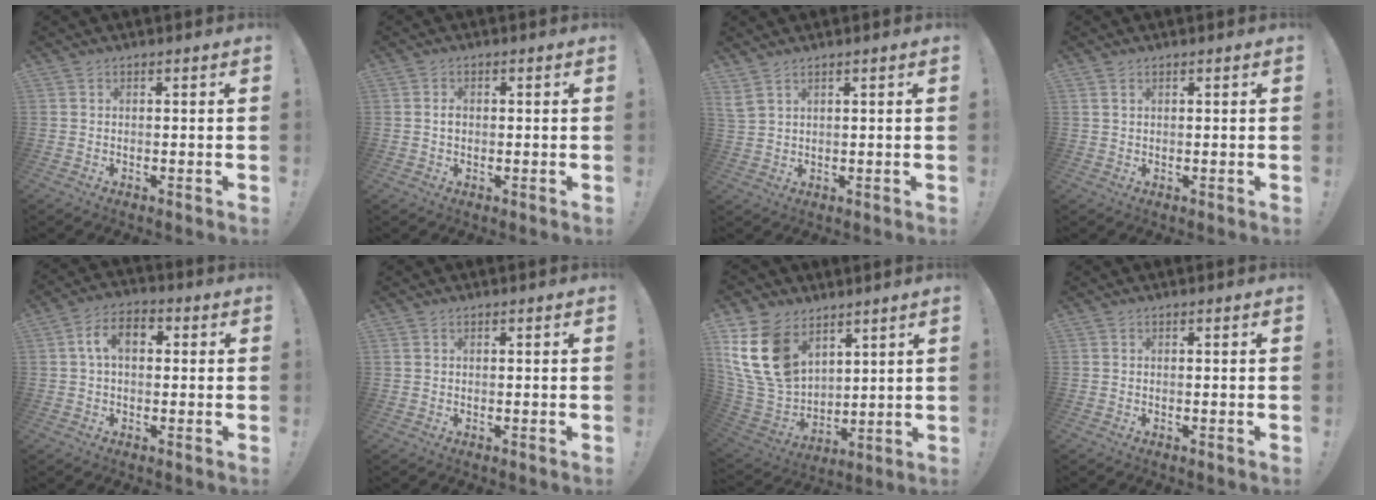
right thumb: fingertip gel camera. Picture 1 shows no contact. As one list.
[{"total": 1.4, "force": [-0.1, 1.3, 0.6], "torque": [-0.012, 0.006, -0.003]}, {"total": 3.4, "force": [2.4, 1.1, 2.1], "torque": [-0.051, -0.007, 0.050]}, {"total": 1.3, "force": [0.7, 0.9, 0.6], "torque": [-0.008, -0.002, 0.013]}, {"total": 8.3, "force": [1.3, 5.3, 6.3], "torque": [-0.109, 0.015, 0.024]}, {"total": 0.5, "force": [0.3, 0.4, 0.2], "torque": [-0.009, 0.004, 0.007]}, {"total": 19.7, "force": [9.4, 13.7, 10.6], "torque": [-0.230, -0.051, 0.182]}, {"total": 0.0}]